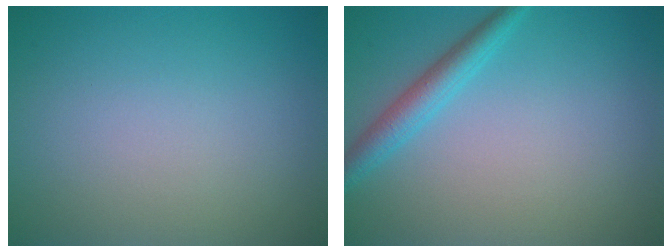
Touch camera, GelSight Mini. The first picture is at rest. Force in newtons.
{"total": 2.6, "press": 2.6, "slide": 0.1}